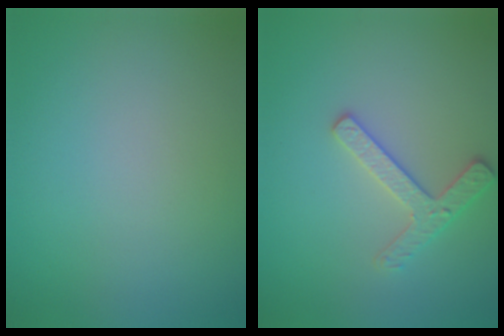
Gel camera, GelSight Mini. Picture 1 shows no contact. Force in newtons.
{"total": 2.5, "press": 2.5, "slide": 0.3}